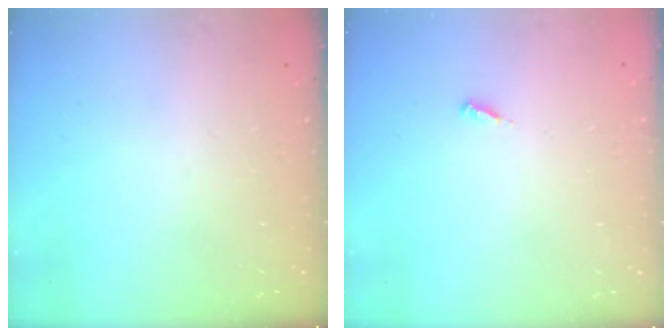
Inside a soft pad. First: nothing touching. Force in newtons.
{"total": 2.1, "press": 2.1, "slide": 0.1}